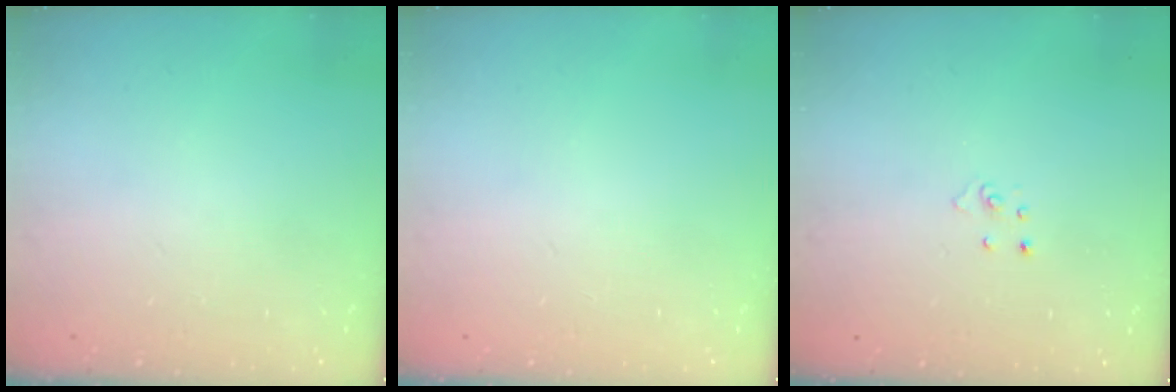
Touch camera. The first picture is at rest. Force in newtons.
{"total": 0.0}
{"total": 3.0, "press": 2.9, "slide": 0.3}